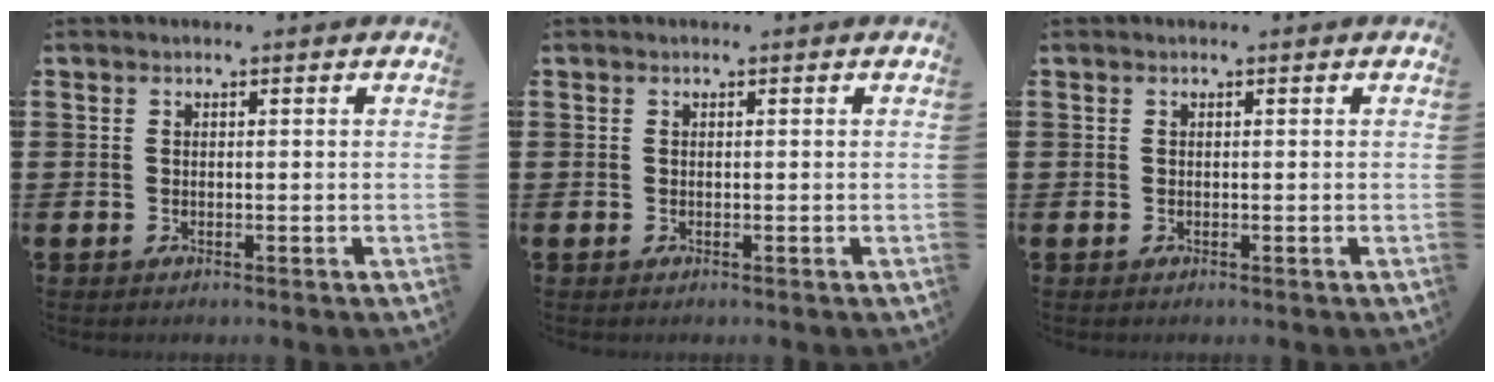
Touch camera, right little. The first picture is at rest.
{"total": 0.0}
{"total": 0.0}